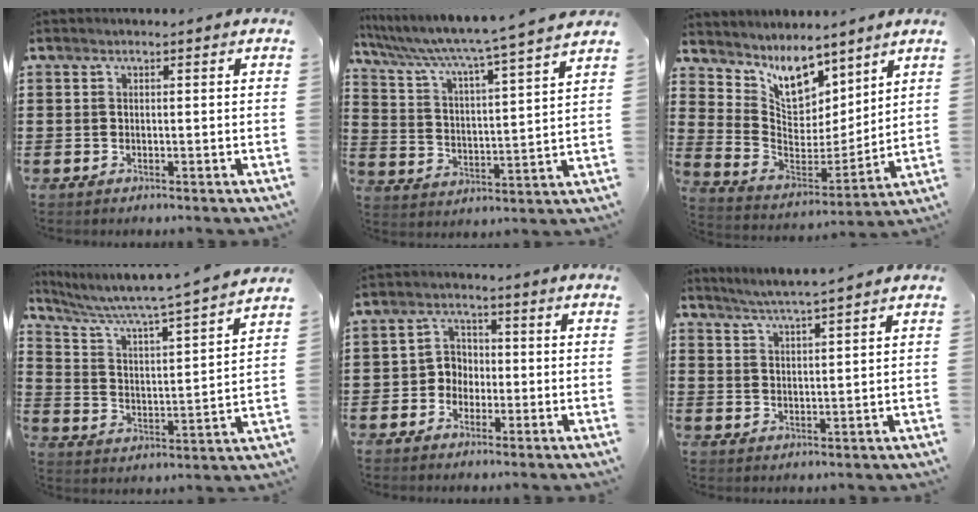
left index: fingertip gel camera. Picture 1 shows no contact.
{"total": 5.0, "force": [4.3, -1.1, 2.3], "torque": [-0.067, -0.047, 0.061]}
{"total": 8.9, "force": [7.1, 4.3, 3.3], "torque": [-0.088, -0.049, 0.131]}
{"total": 5.3, "force": [4.8, -0.4, 2.3], "torque": [-0.069, -0.043, 0.070]}
{"total": 3.7, "force": [-1.5, 3.2, 1.1], "torque": [-0.033, 0.011, -0.036]}
{"total": 3.7, "force": [3.5, -0.9, 1.0], "torque": [-0.030, -0.018, 0.060]}